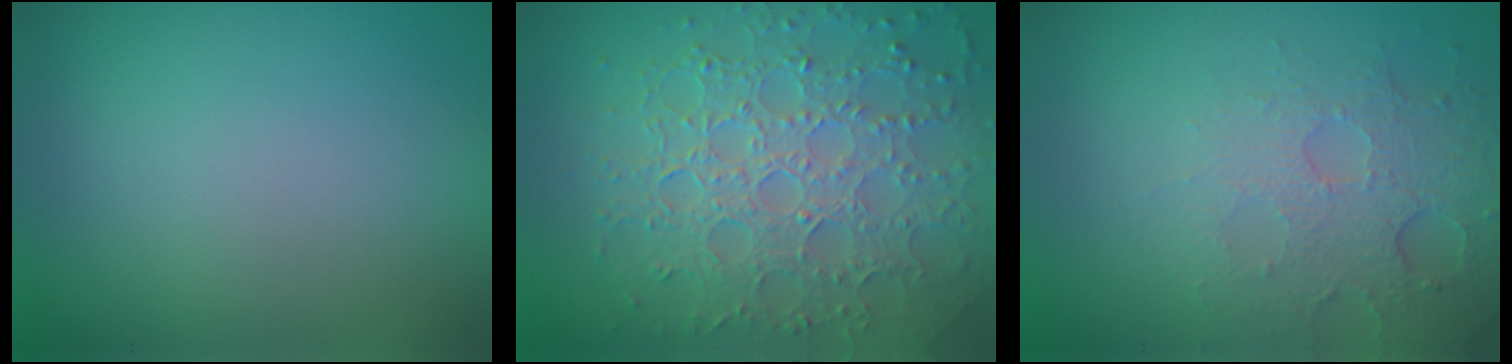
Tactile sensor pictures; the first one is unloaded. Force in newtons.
{"total": 7.7, "press": 5.7, "slide": 5.1}
{"total": 4.9, "press": 3.2, "slide": 3.6}